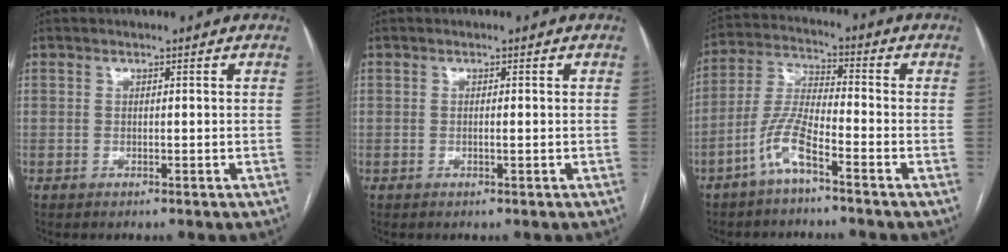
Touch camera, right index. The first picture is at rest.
{"total": 0.6, "force": [-0.1, 0.0, 0.5], "torque": [-0.010, 0.001, -0.002]}
{"total": 7.4, "force": [-4.4, 0.9, 5.8], "torque": [-0.133, 0.004, -0.092]}